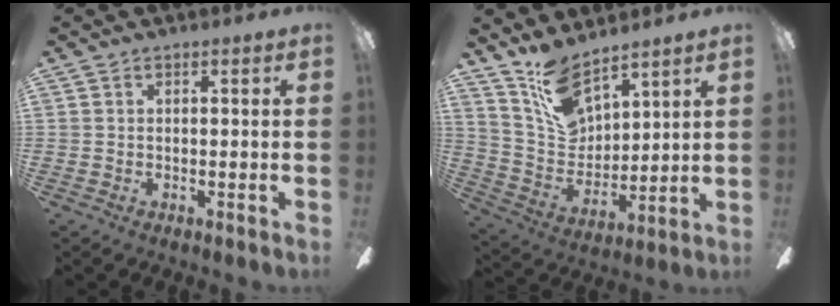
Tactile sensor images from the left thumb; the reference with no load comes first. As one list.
[{"total": 12.9, "force": [10.1, 6.0, 5.2], "torque": [-0.114, -0.058, 0.198]}]